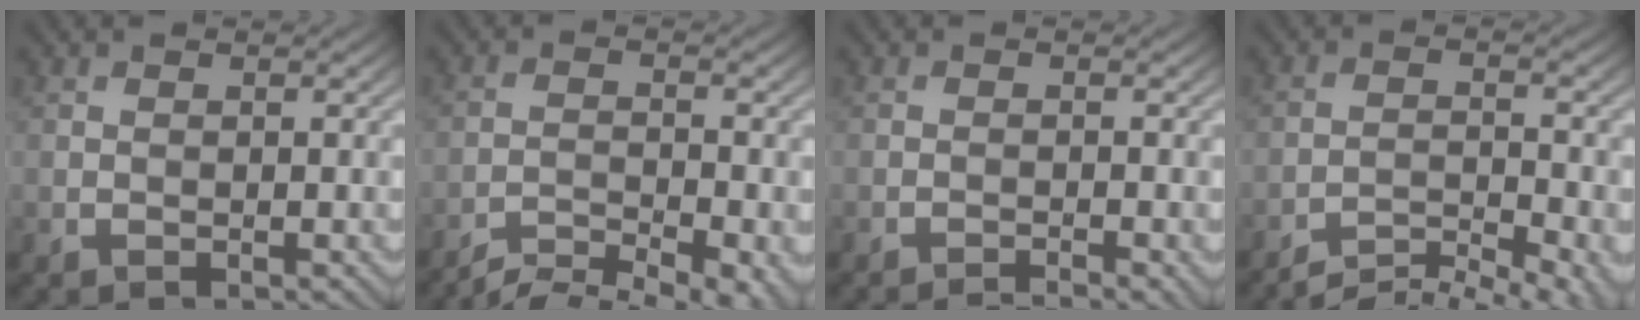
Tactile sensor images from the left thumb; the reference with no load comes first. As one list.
[{"total": 8.5, "force": [-7.2, 1.8, 4.1], "torque": [-0.070, -0.010, -0.104]}, {"total": 2.9, "force": [-2.1, 0.3, 1.9], "torque": [-0.026, 0.006, -0.039]}, {"total": 7.8, "force": [-6.7, 1.8, 3.6], "torque": [-0.062, -0.002, -0.098]}]